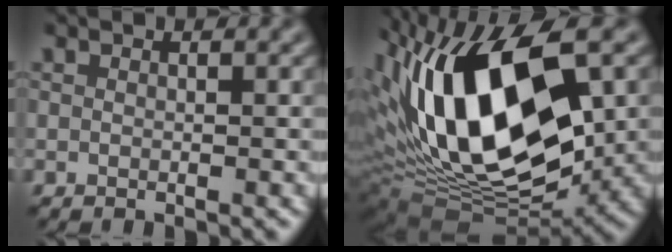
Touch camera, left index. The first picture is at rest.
{"total": 15.8, "force": [1.8, 7.7, 13.7], "torque": [-0.245, 0.013, 0.015]}